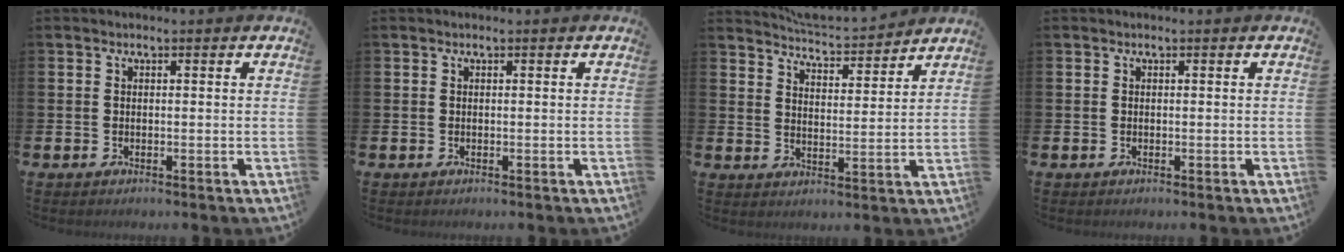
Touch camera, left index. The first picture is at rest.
{"total": 0.0}
{"total": 4.3, "force": [4.3, 0.1, -0.2], "torque": [-0.021, -0.034, 0.075]}
{"total": 0.0}